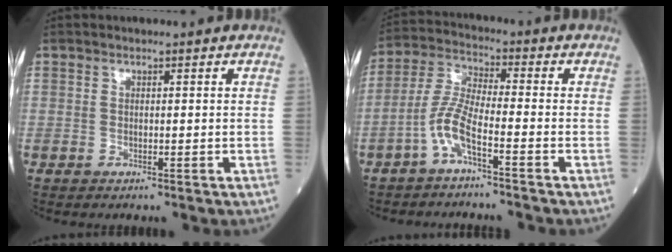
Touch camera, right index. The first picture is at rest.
{"total": 6.3, "force": [-3.4, 0.8, 5.3], "torque": [-0.121, 0.011, -0.071]}